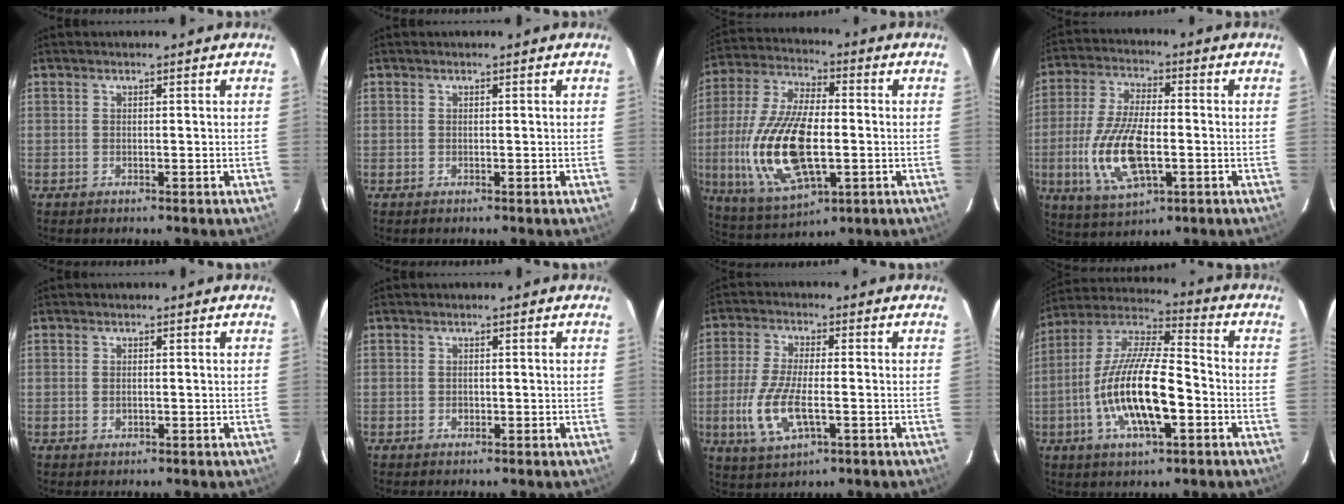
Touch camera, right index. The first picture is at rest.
{"total": 0.0}
{"total": 20.1, "force": [-3.5, 8.6, 17.8], "torque": [-0.381, -0.012, -0.057]}
{"total": 14.5, "force": [-3.5, 5.8, 12.9], "torque": [-0.272, -0.009, -0.061]}
{"total": 1.3, "force": [-0.3, 0.9, 0.9], "torque": [-0.019, 0.001, -0.005]}
{"total": 1.0, "force": [-0.4, 0.8, 0.5], "torque": [-0.007, 0.002, -0.005]}
{"total": 10.8, "force": [-3.0, 4.0, 9.6], "torque": [-0.208, -0.009, -0.054]}
{"total": 17.7, "force": [-5.0, 5.4, 16.1], "torque": [-0.318, -0.006, -0.096]}